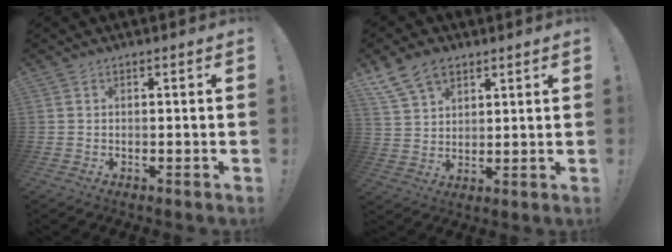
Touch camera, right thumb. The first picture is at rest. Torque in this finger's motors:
{"motor_torque": [-0.58, 0.64, 0.47, 0.32, 0.07]}